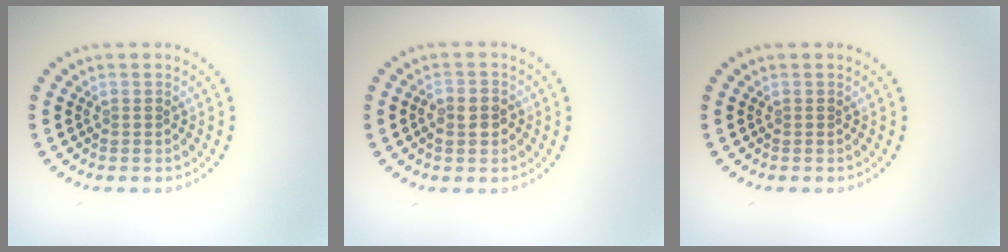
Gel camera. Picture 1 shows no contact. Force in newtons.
{"total": 2.3, "press": 2.2, "slide": 0.6}
{"total": 0.0}